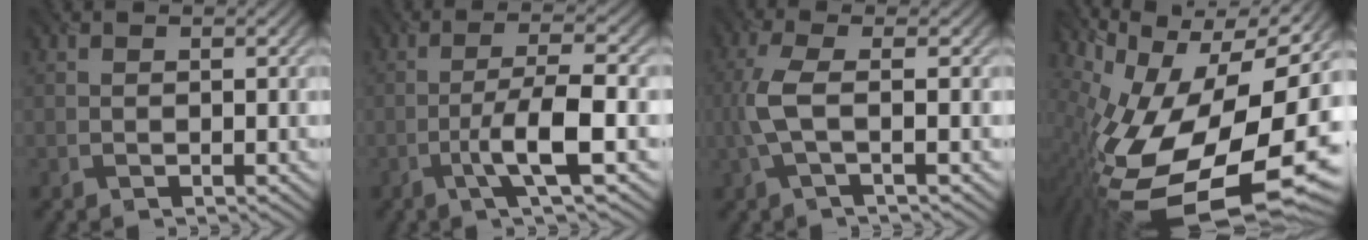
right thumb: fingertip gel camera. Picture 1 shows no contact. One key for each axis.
{"total": 6.5, "fx": -2.6, "fy": 0.7, "fz": 5.9, "tx": -0.109, "ty": 0.014, "tz": -0.057}
{"total": 4.3, "fx": -0.4, "fy": 1.0, "fz": 4.2, "tx": -0.107, "ty": 0.007, "tz": -0.014}
{"total": 18.4, "fx": -4.0, "fy": 9.5, "fz": 15.3, "tx": -0.273, "ty": -0.025, "tz": -0.060}